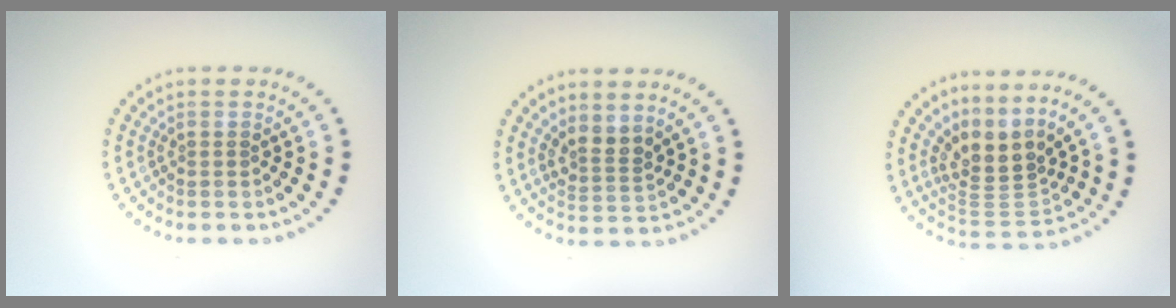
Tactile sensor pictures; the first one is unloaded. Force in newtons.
{"total": 2.3, "press": 1.7, "slide": 1.6}
{"total": 3.7, "press": 2.5, "slide": 2.8}